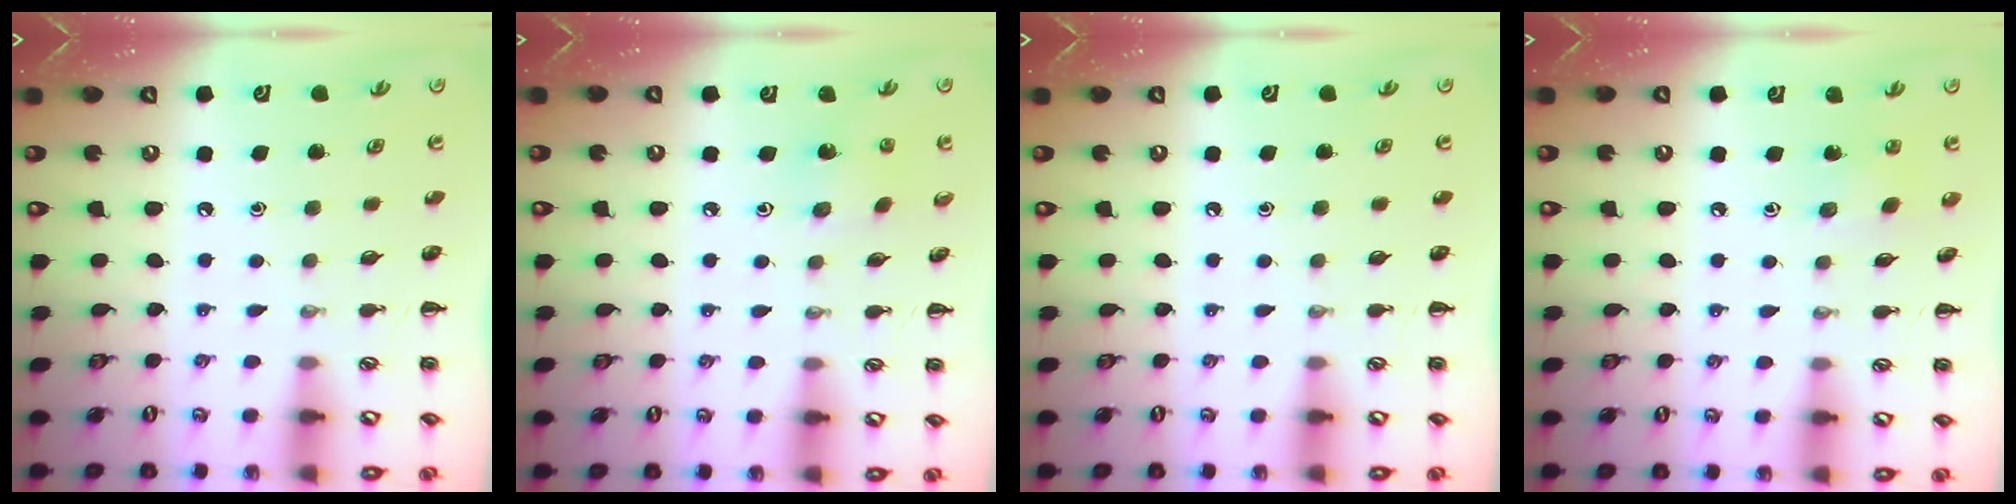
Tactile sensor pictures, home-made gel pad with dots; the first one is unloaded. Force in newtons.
{"total": 2.1, "press": 1.9, "slide": 0.9}
{"total": 0.0}
{"total": 2.5, "press": 2.4, "slide": 0.7}